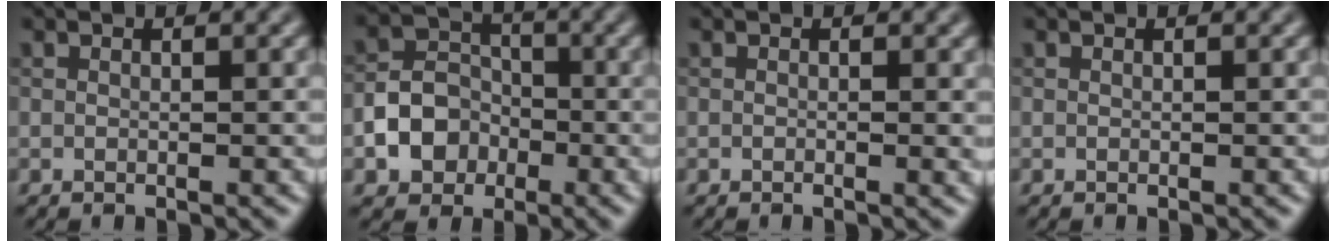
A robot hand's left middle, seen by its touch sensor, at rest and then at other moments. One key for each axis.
{"total": 4.6, "fx": -1.7, "fy": 3.7, "fz": 2.1, "tx": -0.026, "ty": 0.001, "tz": -0.040}
{"total": 0.8, "fx": -0.2, "fy": 0.2, "fz": 0.7, "tx": -0.010, "ty": -0.004, "tz": -0.003}
{"total": 0.0}